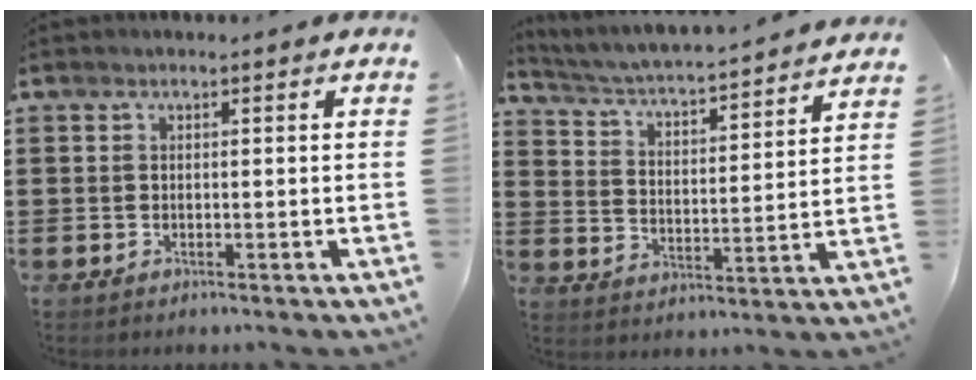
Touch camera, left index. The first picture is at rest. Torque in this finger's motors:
{"motor_torque": [1.11, -1.03, 0.14, 0.03]}